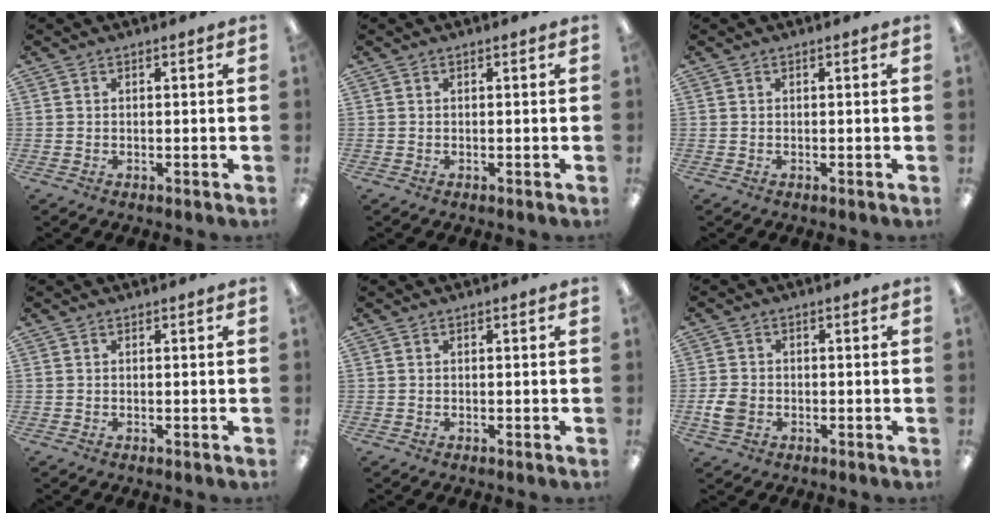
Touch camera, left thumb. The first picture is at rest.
{"total": 0.0}
{"total": 0.0}
{"total": 0.0}
{"total": 0.0}
{"total": 4.6, "force": [-1.4, 3.5, 2.8], "torque": [-0.058, 0.005, -0.026]}